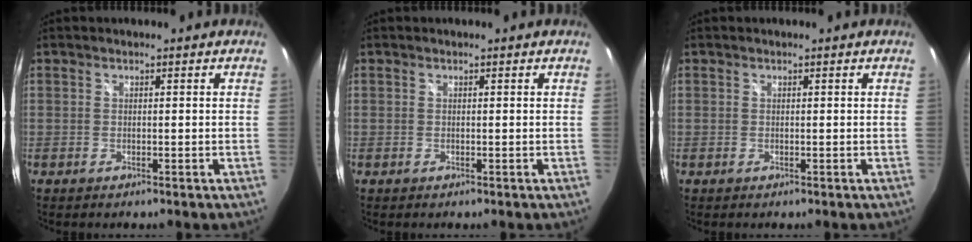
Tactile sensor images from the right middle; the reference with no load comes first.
{"total": 0.0}
{"total": 0.0}